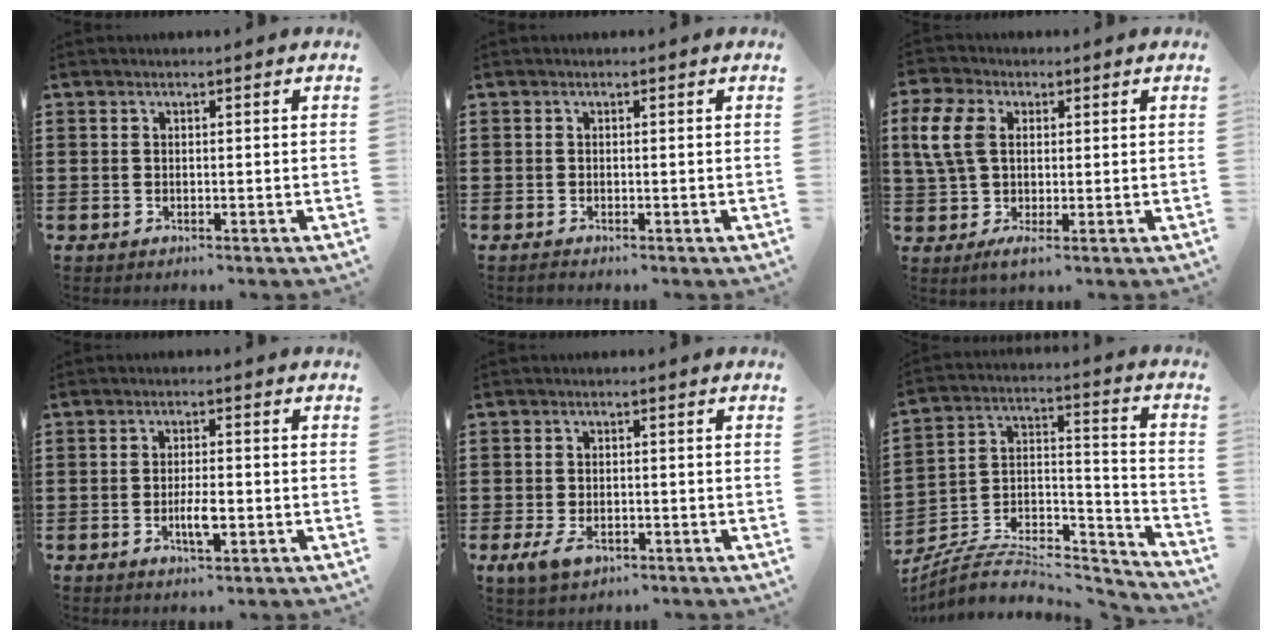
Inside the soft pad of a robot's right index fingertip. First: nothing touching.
{"total": 0.5, "force": [-0.5, 0.1, -0.1], "torque": [0.003, 0.001, -0.011]}
{"total": 7.2, "force": [1.1, 4.3, 5.6], "torque": [-0.139, 0.005, 0.017]}
{"total": 3.9, "force": [-1.2, 1.1, 3.5], "torque": [-0.068, 0.001, -0.024]}
{"total": 3.0, "force": [-1.3, 1.6, 2.1], "torque": [-0.051, -0.005, -0.028]}
{"total": 6.4, "force": [-5.3, 2.8, 2.2], "torque": [-0.045, 0.004, -0.105]}